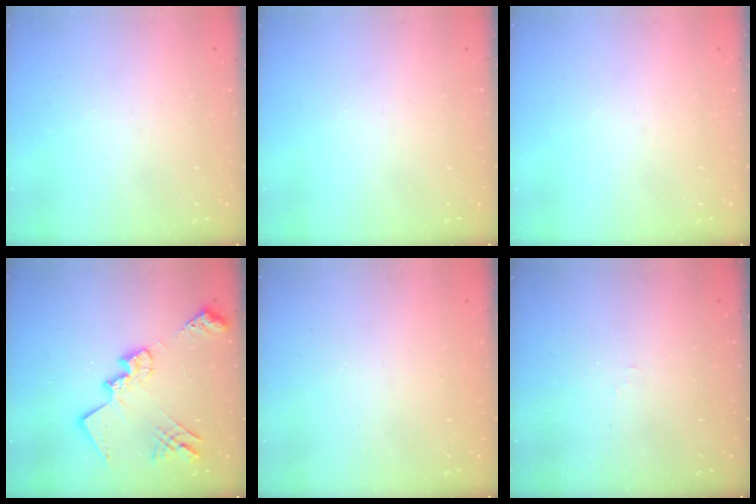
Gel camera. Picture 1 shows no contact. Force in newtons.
{"total": 0.0}
{"total": 0.0}
{"total": 20.1, "press": 20.1, "slide": 1.1}
{"total": 1.4, "press": 1.2, "slide": 0.7}
{"total": 6.8, "press": 6.7, "slide": 0.6}